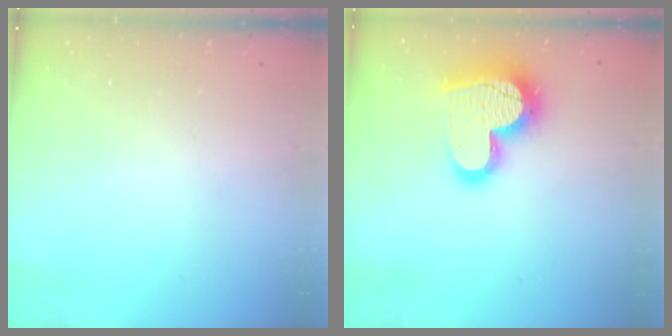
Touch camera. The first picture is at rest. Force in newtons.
{"total": 19.6, "press": 19.6, "slide": 1.8}